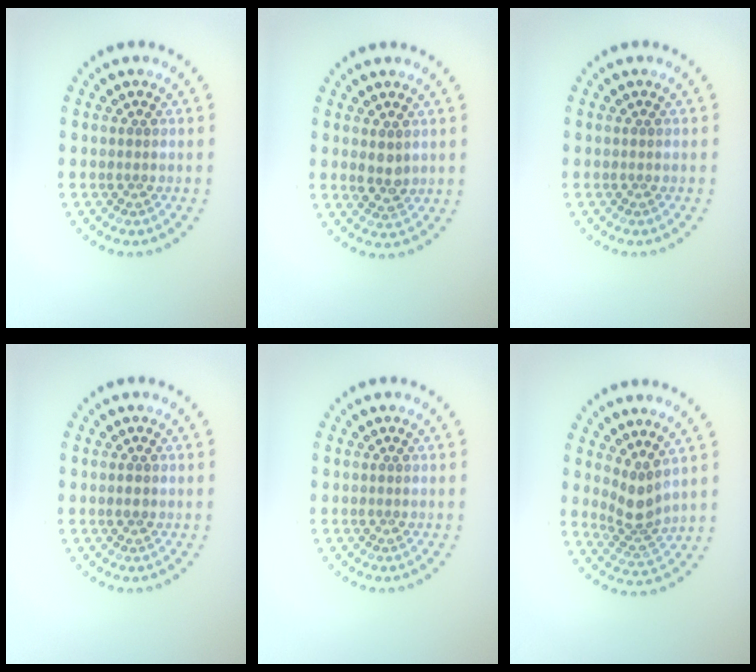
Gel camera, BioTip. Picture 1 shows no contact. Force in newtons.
{"total": 1.9, "press": 1.8, "slide": 0.4}
{"total": 0.0}
{"total": 1.0, "press": 0.9, "slide": 0.2}
{"total": 0.0}
{"total": 2.8, "press": 2.0, "slide": 1.9}